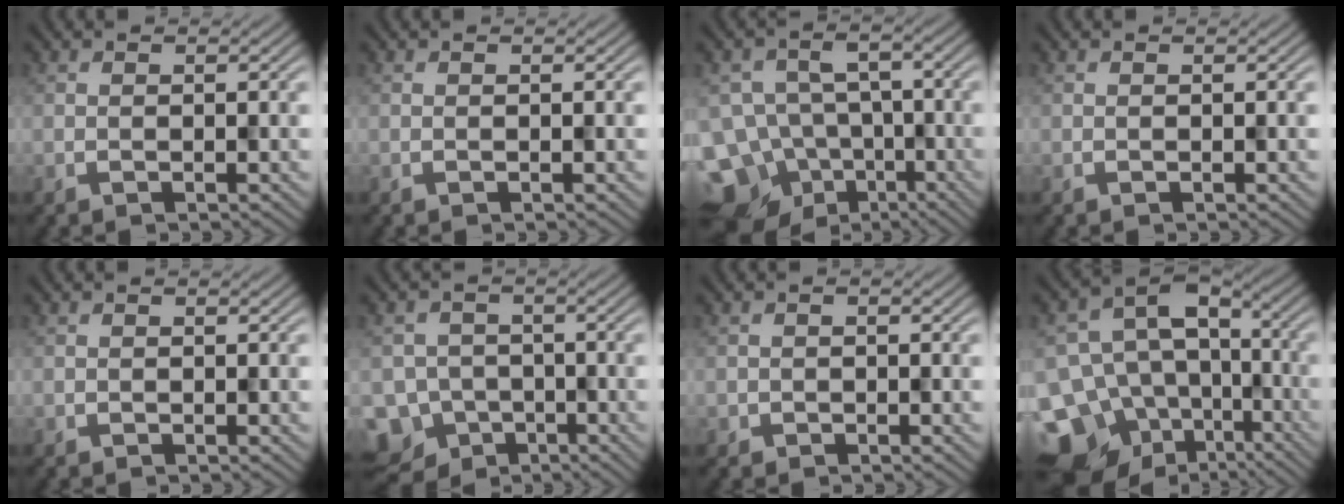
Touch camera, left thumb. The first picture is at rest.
{"total": 0.0}
{"total": 14.4, "force": [-9.1, 9.9, 5.1], "torque": [-0.123, -0.037, -0.116]}
{"total": 0.0}
{"total": 0.0}
{"total": 11.6, "force": [-7.8, 8.2, 2.1], "torque": [-0.060, -0.045, -0.111]}
{"total": 0.9, "force": [-0.2, 0.9, -0.1], "torque": [0.002, -0.003, -0.003]}
{"total": 17.0, "force": [-7.6, 12.5, 8.6], "torque": [-0.196, -0.023, -0.092]}